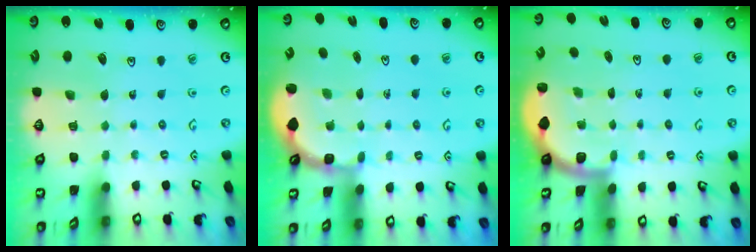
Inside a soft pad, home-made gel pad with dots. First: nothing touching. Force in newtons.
{"total": 2.7, "press": 2.1, "slide": 1.7}
{"total": 1.7, "press": 1.7, "slide": 0.3}